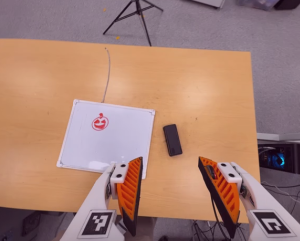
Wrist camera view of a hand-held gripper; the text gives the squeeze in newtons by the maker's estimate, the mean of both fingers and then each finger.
{"total": 0.0}